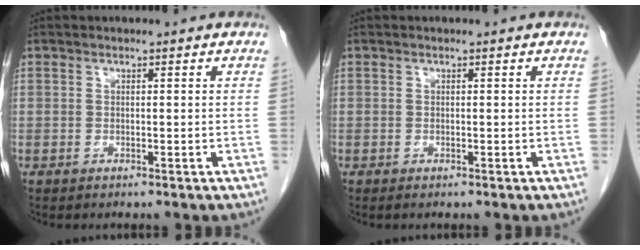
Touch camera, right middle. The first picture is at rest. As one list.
[{"total": 0.0}]